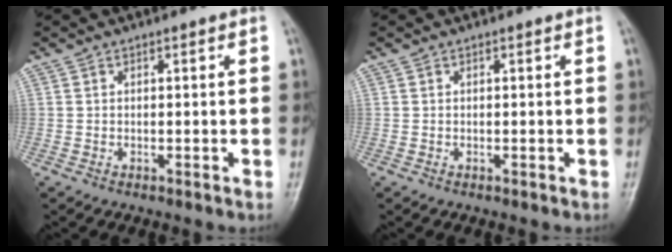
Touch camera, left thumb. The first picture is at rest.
{"total": 0.0}